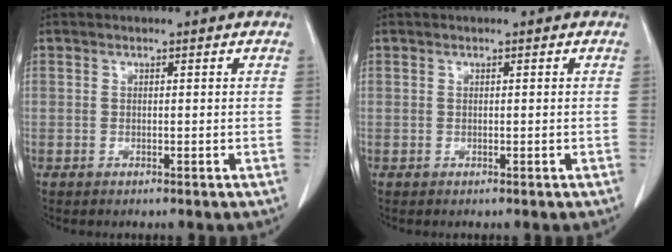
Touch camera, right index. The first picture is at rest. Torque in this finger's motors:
{"motor_torque": [-0.04, 0.03, 0.00, 0.00]}